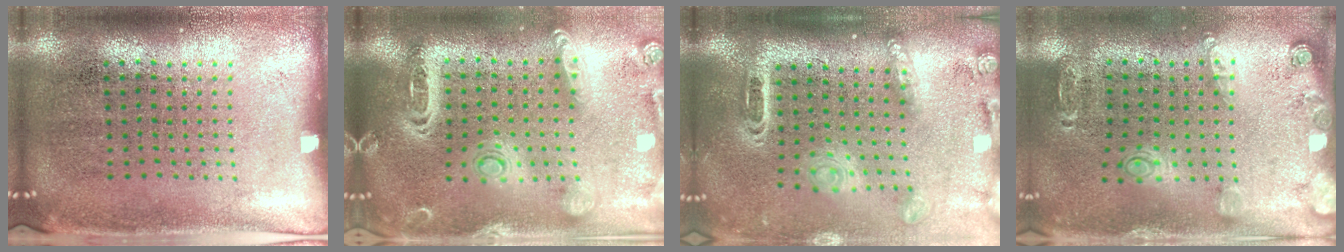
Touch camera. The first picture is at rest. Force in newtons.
{"total": 2.6, "press": 2.3, "slide": 1.2}
{"total": 2.5, "press": 1.8, "slide": 1.8}
{"total": 1.4, "press": 1.4, "slide": 0.4}